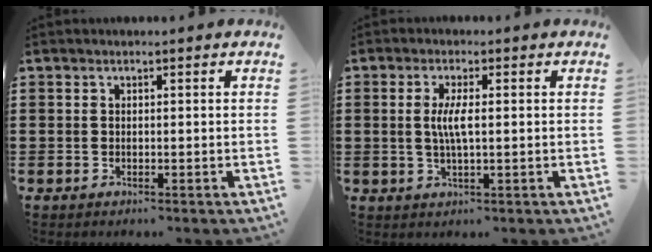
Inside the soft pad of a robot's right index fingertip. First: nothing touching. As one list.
[{"total": 3.9, "force": [0.2, 0.7, 3.8], "torque": [-0.079, -0.006, -0.001]}]